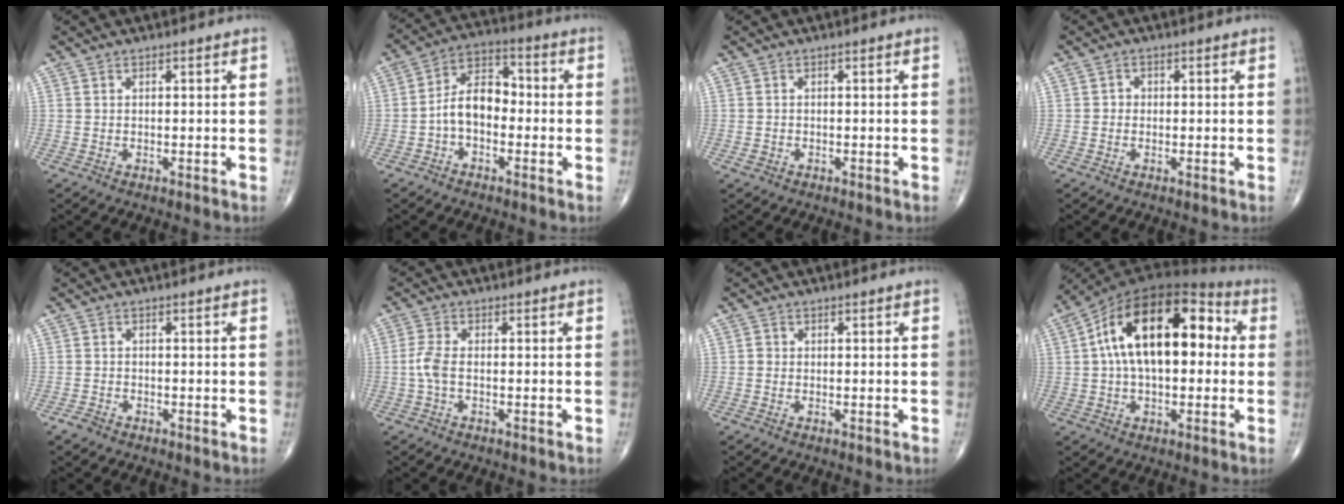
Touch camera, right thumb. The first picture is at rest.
{"total": 8.9, "force": [-1.6, 5.7, 6.6], "torque": [-0.098, 0.037, -0.044]}
{"total": 1.0, "force": [-0.4, 0.8, 0.3], "torque": [-0.005, 0.004, -0.005]}
{"total": 1.3, "force": [-0.2, 1.2, 0.5], "torque": [0.002, 0.004, -0.007]}
{"total": 1.6, "force": [-1.2, 1.0, 0.5], "torque": [-0.013, 0.003, -0.021]}
{"total": 3.3, "force": [-0.7, 1.3, 2.9], "torque": [-0.079, 0.003, -0.019]}
{"total": 0.8, "force": [-0.1, 0.7, 0.2], "torque": [0.000, 0.002, -0.005]}
{"total": 20.7, "force": [2.7, 11.3, 17.1], "torque": [-0.265, 0.044, 0.031]}